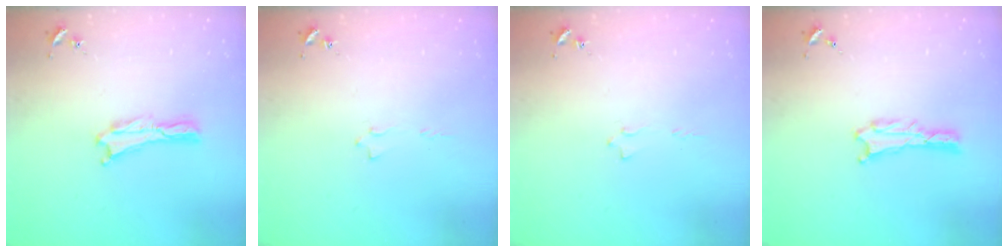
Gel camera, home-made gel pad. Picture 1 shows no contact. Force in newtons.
{"total": 0.5, "press": 0.5, "slide": 0.2}
{"total": 0.5, "press": 0.5, "slide": 0.2}
{"total": 0.8, "press": 0.8, "slide": 0.1}